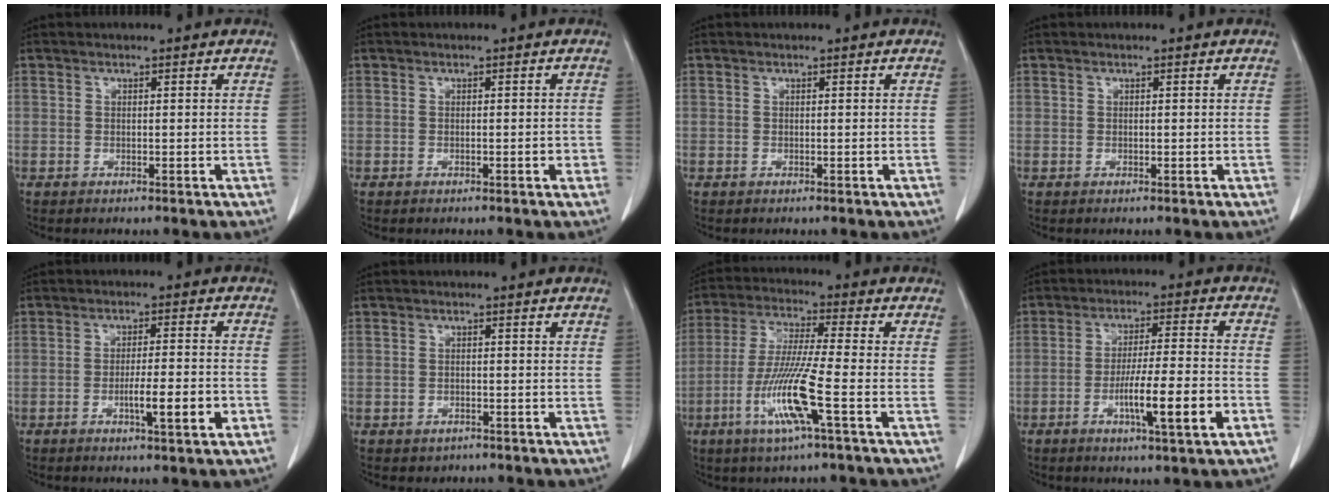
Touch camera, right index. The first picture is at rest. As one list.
[{"total": 1.3, "force": [-0.4, 0.4, 1.1], "torque": [-0.015, 0.001, -0.005]}, {"total": 0.0}, {"total": 0.0}, {"total": 6.9, "force": [-2.5, 0.5, 6.4], "torque": [-0.098, -0.004, -0.037]}, {"total": 1.6, "force": [-0.9, 1.2, 0.4], "torque": [-0.009, 0.002, -0.008]}, {"total": 11.3, "force": [-4.2, -0.5, 10.5], "torque": [-0.214, -0.017, -0.085]}, {"total": 10.7, "force": [-4.0, 0.3, 10.0], "torque": [-0.166, -0.005, -0.065]}]